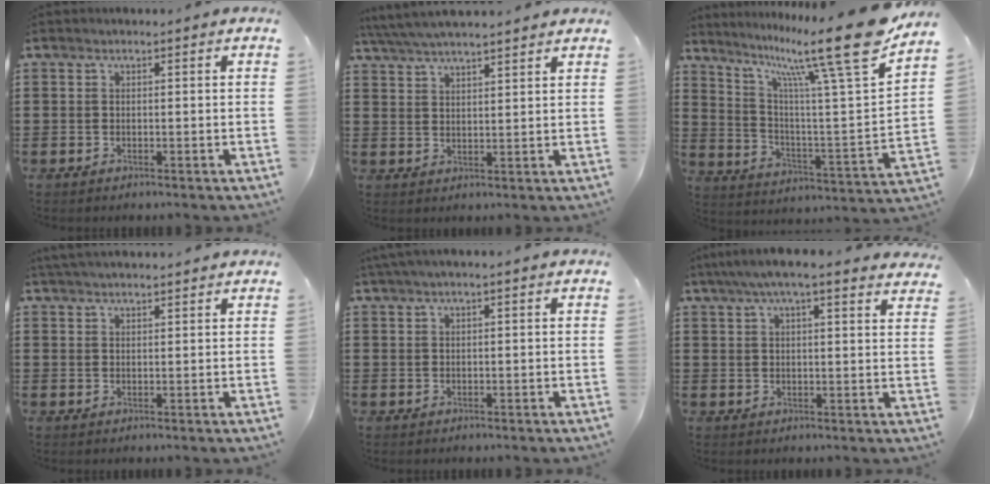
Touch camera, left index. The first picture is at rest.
{"total": 4.6, "force": [4.3, 0.1, 1.7], "torque": [-0.046, -0.012, 0.077]}
{"total": 17.3, "force": [12.4, 0.9, 12.0], "torque": [-0.224, -0.080, 0.191]}
{"total": 2.4, "force": [2.3, 0.0, 0.6], "torque": [-0.017, 0.000, 0.045]}
{"total": 1.5, "force": [0.9, -0.1, 1.2], "torque": [-0.023, 0.000, 0.016]}
{"total": 5.9, "force": [4.8, 0.2, 3.4], "torque": [-0.077, -0.008, 0.085]}